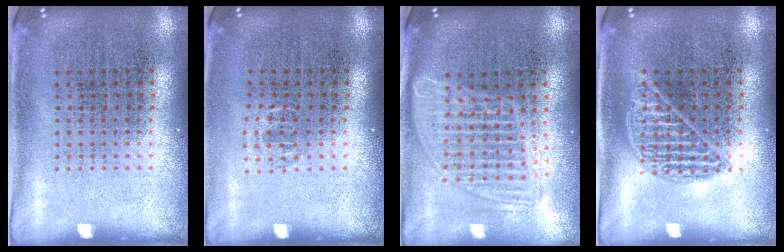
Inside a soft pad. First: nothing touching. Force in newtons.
{"total": 0.6, "press": 0.4, "slide": 0.4}
{"total": 1.7, "press": 1.4, "slide": 1.0}
{"total": 0.9, "press": 0.9, "slide": 0.0}